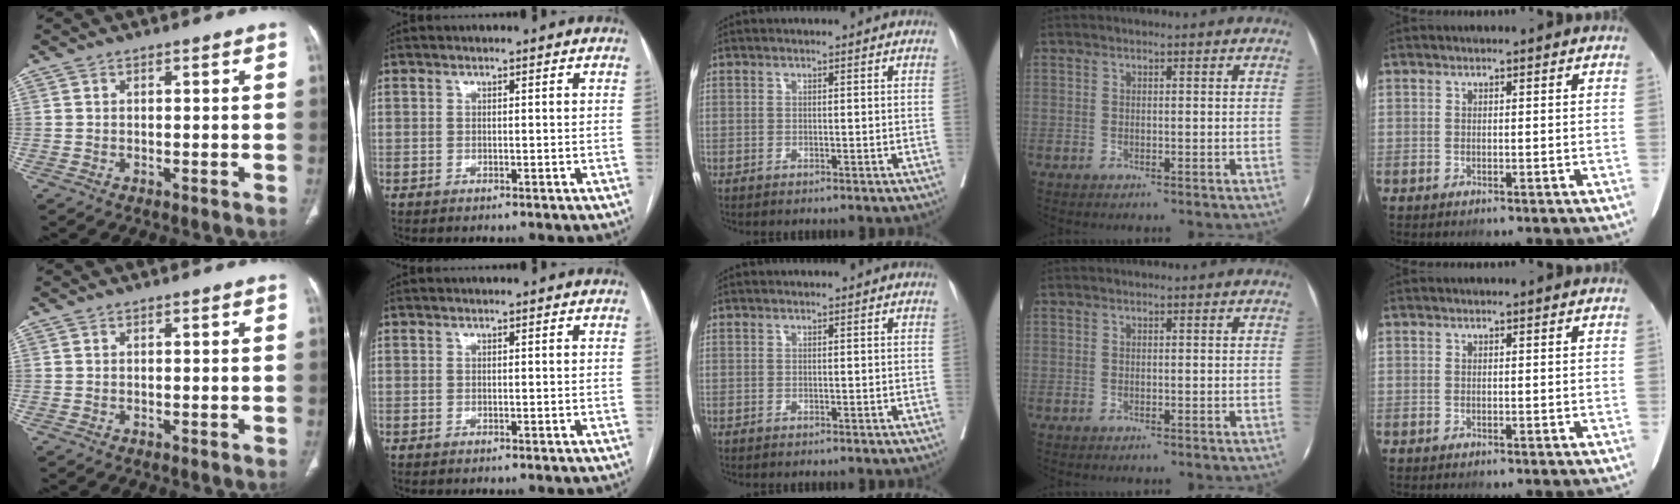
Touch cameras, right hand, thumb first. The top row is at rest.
{}